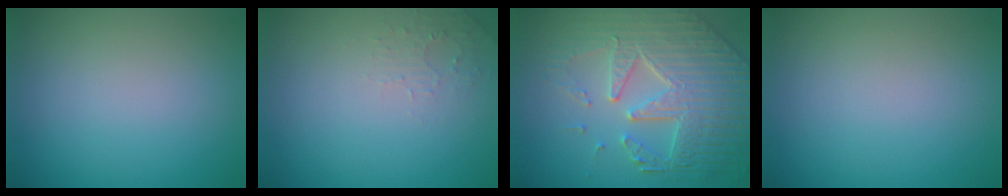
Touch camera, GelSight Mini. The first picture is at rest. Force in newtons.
{"total": 1.3, "press": 1.2, "slide": 0.3}
{"total": 7.8, "press": 5.9, "slide": 5.1}
{"total": 0.0}